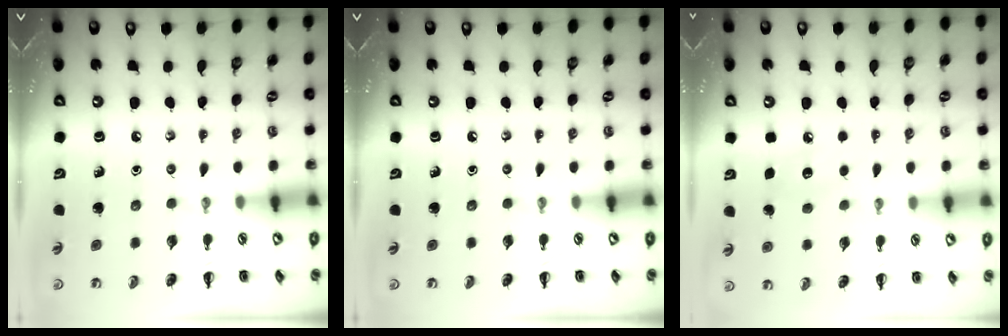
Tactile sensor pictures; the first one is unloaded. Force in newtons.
{"total": 0.0}
{"total": 6.7, "press": 6.4, "slide": 1.8}